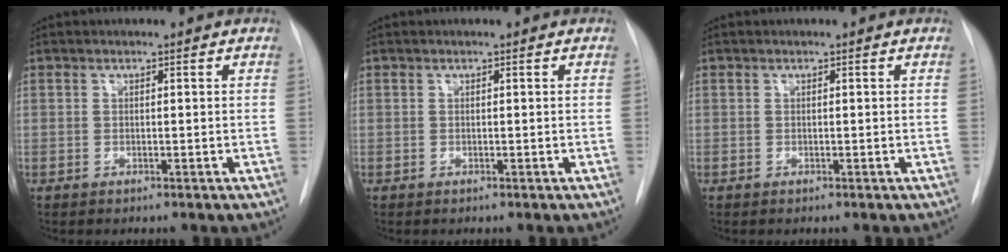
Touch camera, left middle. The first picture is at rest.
{"total": 0.0}
{"total": 0.0}